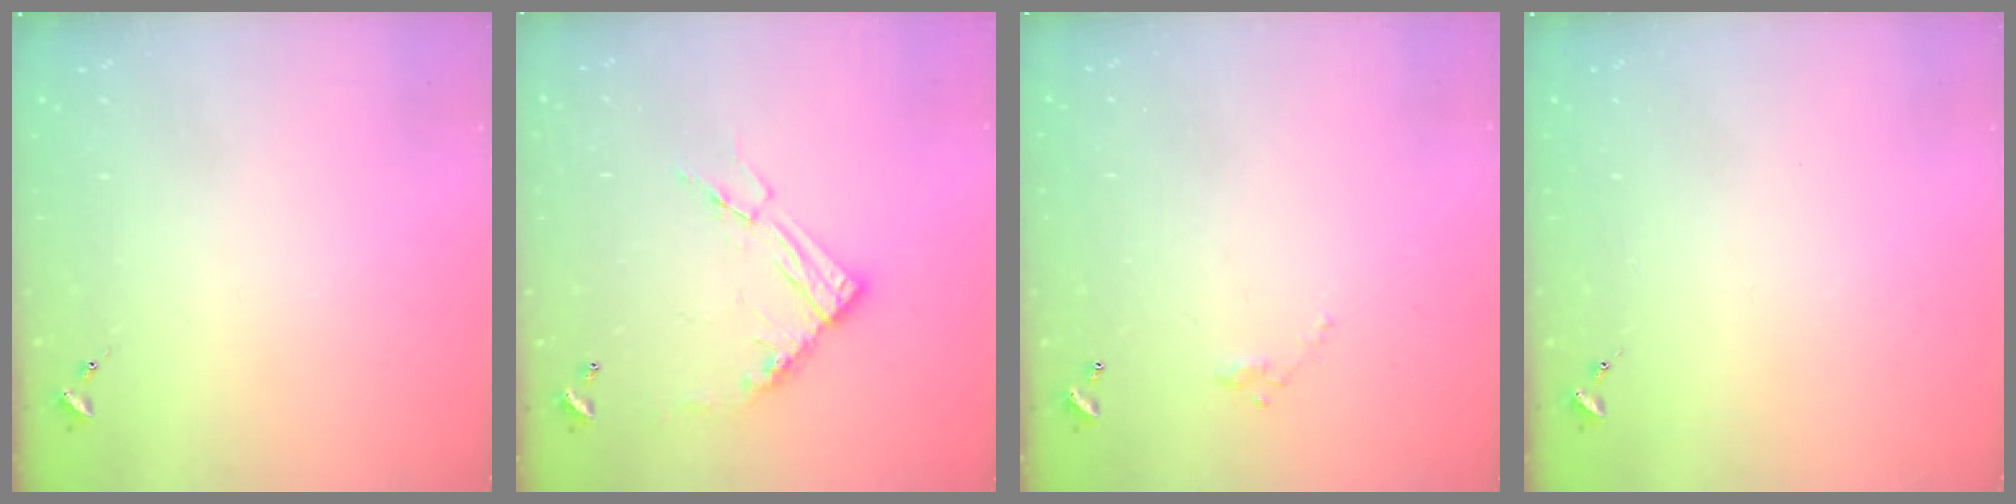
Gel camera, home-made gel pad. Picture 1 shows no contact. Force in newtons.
{"total": 13.1, "press": 13.0, "slide": 1.2}
{"total": 4.0, "press": 4.0, "slide": 0.2}
{"total": 0.0}